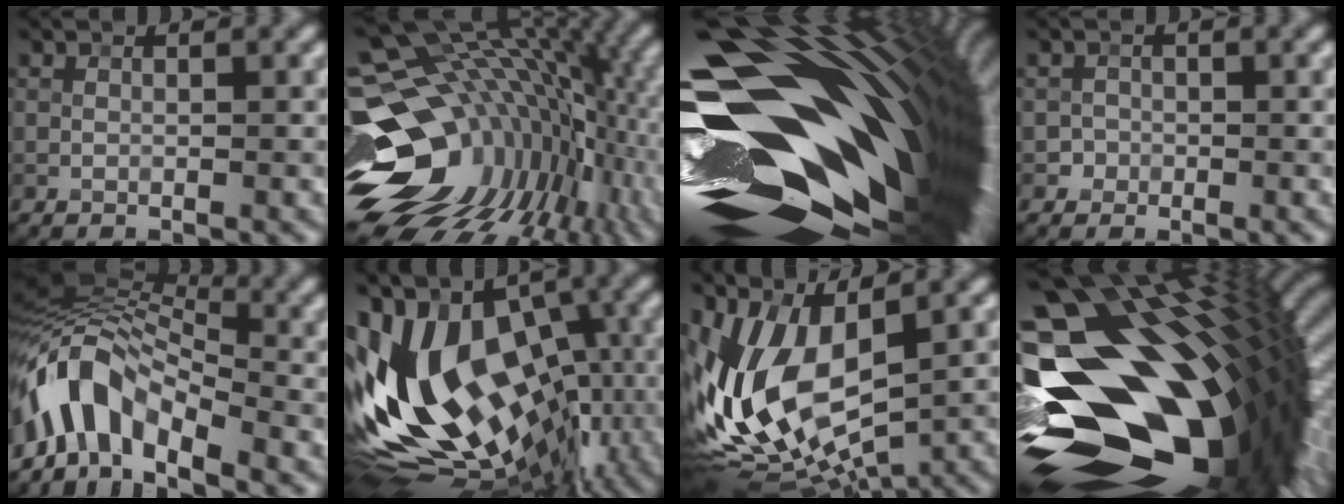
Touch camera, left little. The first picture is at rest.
{"total": 17.2, "force": [-1.0, 11.6, 12.7], "torque": [-0.216, -0.016, 0.007]}
{"total": 21.0, "force": [-2.4, 12.3, 16.9], "torque": [-0.316, 0.021, -0.013]}
{"total": 1.3, "force": [-0.6, 1.1, -0.2], "torque": [0.015, 0.002, -0.010]}
{"total": 7.8, "force": [-4.5, 3.9, 5.1], "torque": [-0.094, 0.011, -0.098]}
{"total": 16.6, "force": [-0.1, 9.7, 13.5], "torque": [-0.257, -0.014, -0.003]}
{"total": 13.3, "force": [-0.7, 7.2, 11.1], "torque": [-0.238, -0.013, -0.018]}
{"total": 19.4, "force": [-3.1, 11.3, 15.5], "torque": [-0.267, 0.000, -0.045]}